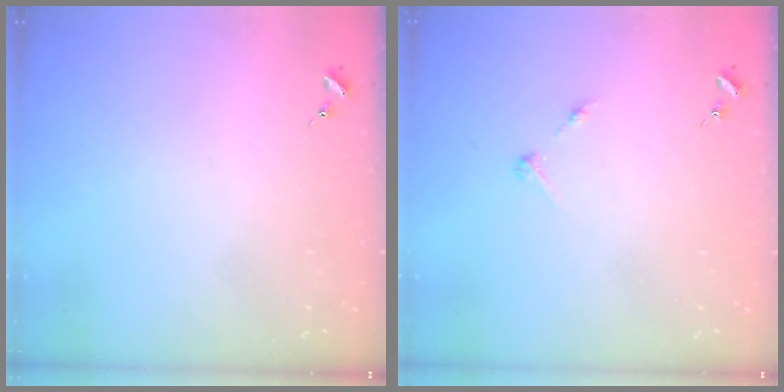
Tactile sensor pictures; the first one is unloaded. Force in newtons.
{"total": 2.8, "press": 2.8, "slide": 0.3}